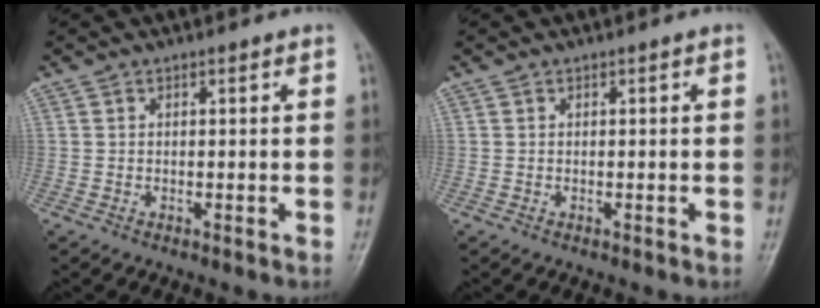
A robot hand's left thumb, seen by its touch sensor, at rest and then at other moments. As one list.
[{"total": 0.0}]